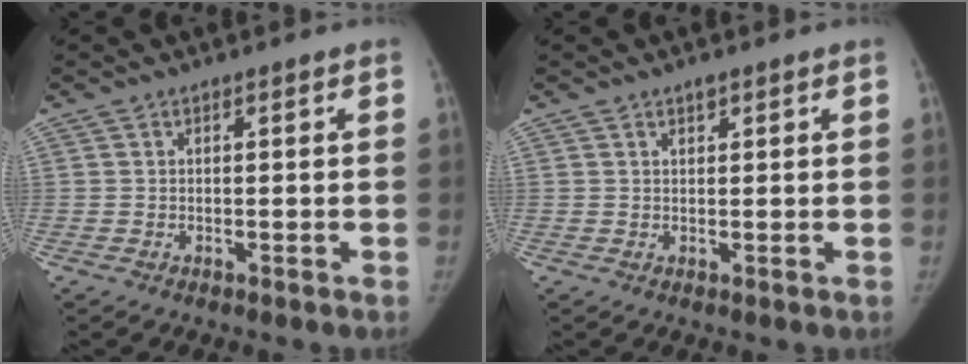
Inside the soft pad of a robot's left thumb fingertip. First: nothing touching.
{"total": 1.3, "force": [0.9, 0.6, 0.7], "torque": [-0.005, -0.004, 0.013]}